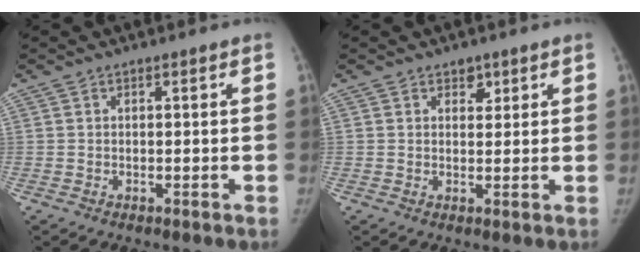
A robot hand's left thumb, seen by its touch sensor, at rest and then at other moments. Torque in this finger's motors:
{"motor_torque": [0.25, 0.04, 0.42, -0.44, 0.07]}